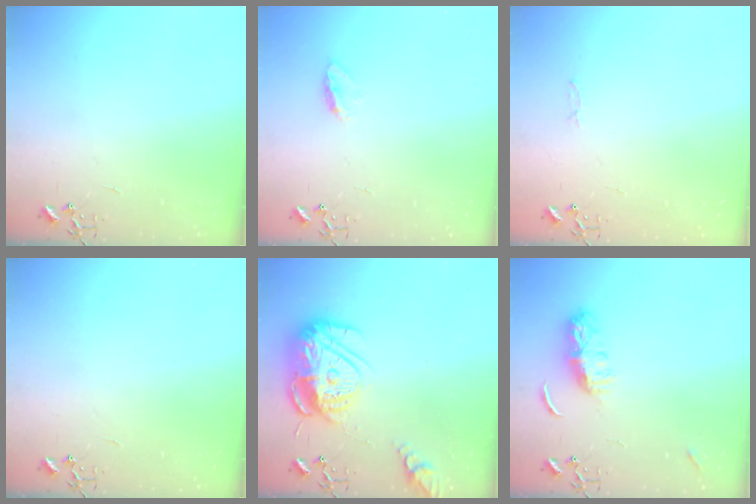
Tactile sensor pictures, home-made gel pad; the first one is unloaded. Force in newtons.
{"total": 5.0, "press": 5.0, "slide": 0.7}
{"total": 2.8, "press": 2.8, "slide": 0.4}
{"total": 0.0}
{"total": 18.0, "press": 17.9, "slide": 1.8}
{"total": 7.4, "press": 7.4, "slide": 0.5}